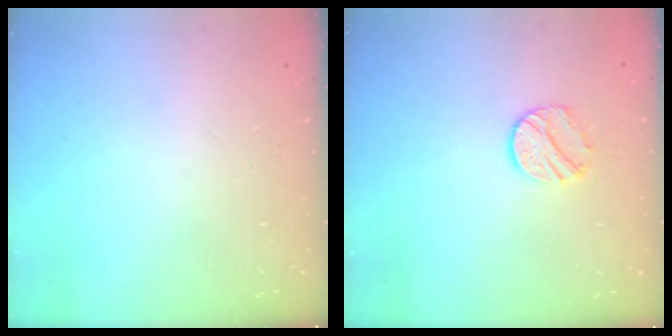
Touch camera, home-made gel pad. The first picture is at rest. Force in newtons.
{"total": 9.5, "press": 9.4, "slide": 0.8}